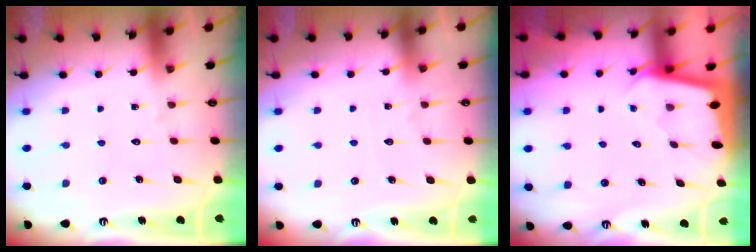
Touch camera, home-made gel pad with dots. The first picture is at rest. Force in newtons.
{"total": 3.1, "press": 3.1, "slide": 0.4}
{"total": 1.8, "press": 1.8, "slide": 0.1}